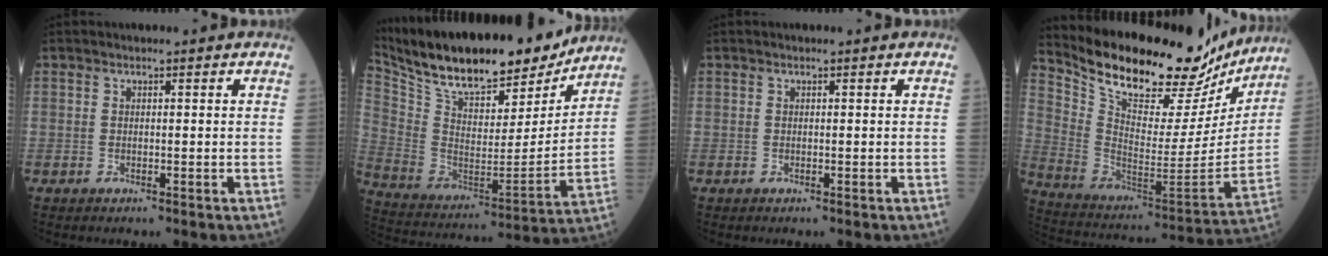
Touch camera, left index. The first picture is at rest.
{"total": 24.4, "force": [21.0, 6.4, 10.7], "torque": [-0.195, -0.007, 0.332]}
{"total": 0.0}
{"total": 25.4, "force": [21.6, 7.7, 10.9], "torque": [-0.181, -0.022, 0.323]}